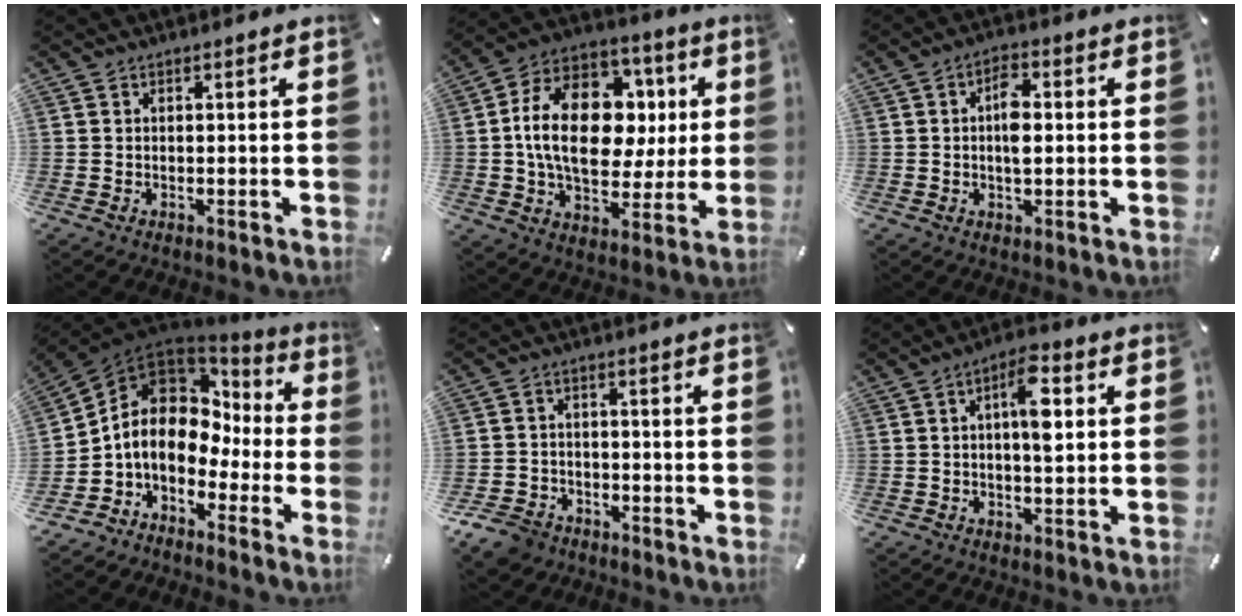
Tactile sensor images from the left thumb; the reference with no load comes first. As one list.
[{"total": 20.8, "force": [1.7, 14.7, 14.6], "torque": [-0.265, 0.007, 0.028]}, {"total": 5.4, "force": [0.3, 2.6, 4.7], "torque": [-0.085, -0.001, -0.001]}, {"total": 9.8, "force": [0.2, 8.0, 5.7], "torque": [-0.126, -0.016, -0.005]}, {"total": 6.8, "force": [-5.0, 4.3, 1.7], "torque": [-0.042, 0.028, -0.097]}, {"total": 8.3, "force": [1.6, 3.2, 7.5], "torque": [-0.114, 0.000, 0.020]}]